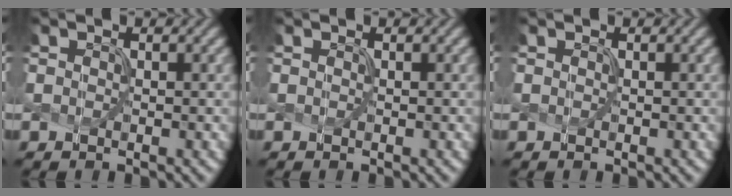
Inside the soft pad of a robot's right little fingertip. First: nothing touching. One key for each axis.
{"total": 0.0}
{"total": 0.0}